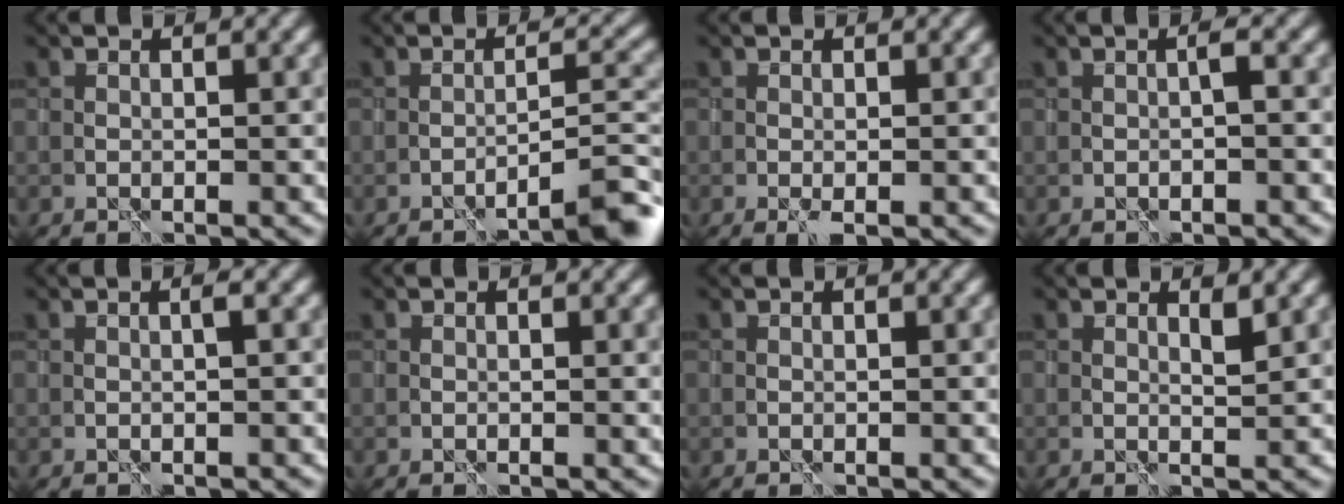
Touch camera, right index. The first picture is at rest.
{"total": 5.2, "force": [-3.7, 0.6, 3.6], "torque": [-0.035, 0.019, -0.057]}
{"total": 1.0, "force": [-0.5, 0.2, 0.8], "torque": [-0.019, -0.004, -0.009]}
{"total": 1.1, "force": [-0.3, 0.0, 1.0], "torque": [-0.019, 0.003, -0.004]}
{"total": 0.7, "force": [0.0, 0.0, 0.7], "torque": [-0.013, 0.003, 0.002]}
{"total": 0.8, "force": [0.1, 0.1, 0.7], "torque": [-0.009, 0.000, 0.003]}
{"total": 0.0}
{"total": 0.8, "force": [0.6, 0.0, 0.5], "torque": [-0.009, -0.003, 0.009]}